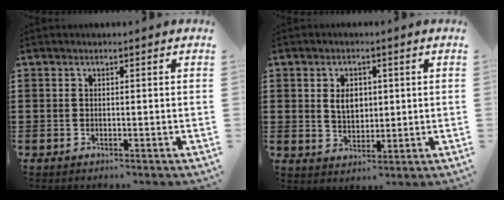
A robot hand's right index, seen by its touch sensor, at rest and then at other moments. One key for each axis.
{"total": 3.9, "fx": 0.7, "fy": 2.8, "fz": 2.6, "tx": -0.044, "ty": 0.004, "tz": 0.008}